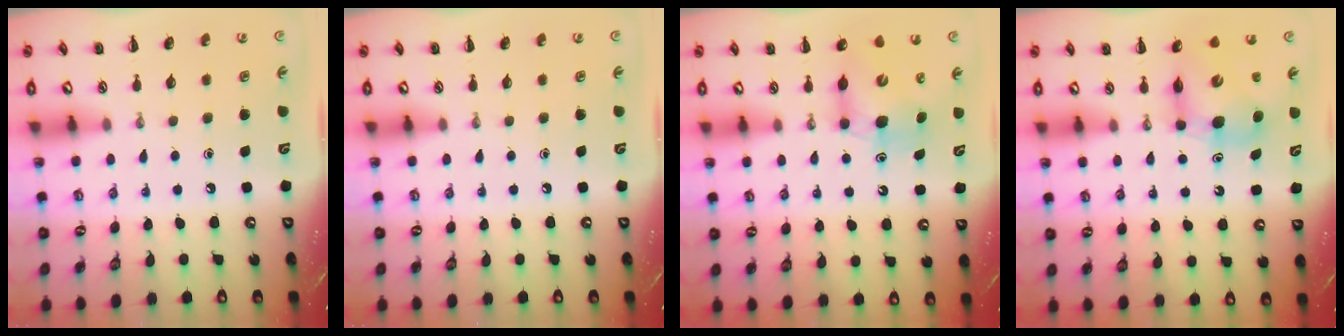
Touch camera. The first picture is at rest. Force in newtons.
{"total": 0.0}
{"total": 6.7, "press": 6.6, "slide": 1.0}
{"total": 7.1, "press": 7.1, "slide": 0.8}